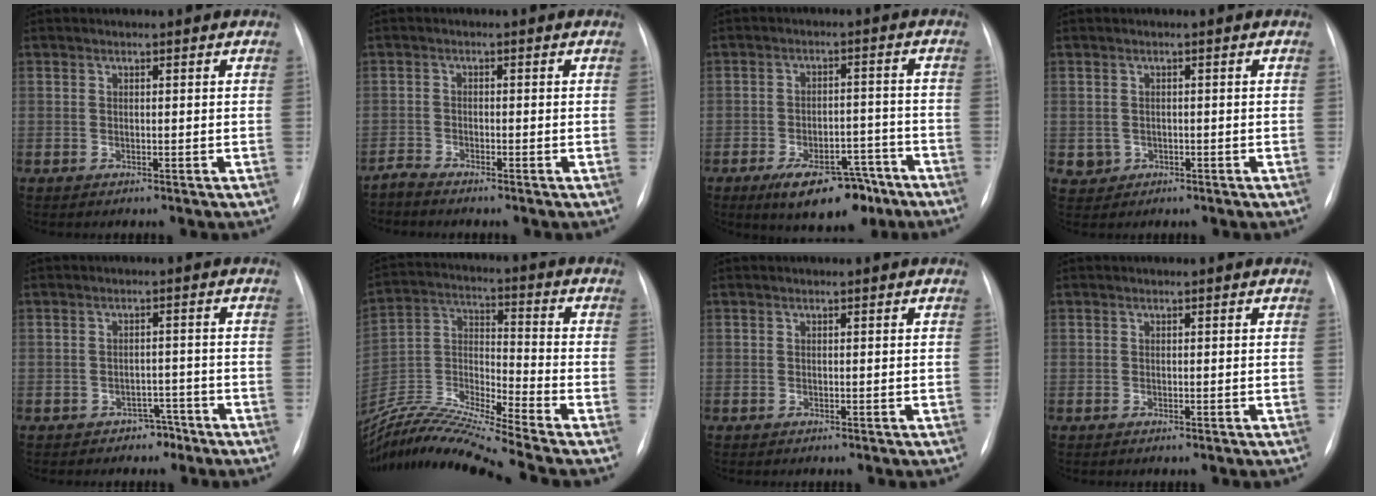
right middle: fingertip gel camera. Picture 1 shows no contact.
{"total": 1.6, "force": [-1.6, -0.2, -0.1], "torque": [0.005, -0.007, -0.035]}
{"total": 11.0, "force": [-7.4, 4.9, 6.5], "torque": [-0.086, 0.008, -0.108]}
{"total": 2.1, "force": [-0.4, 2.0, 0.3], "torque": [-0.003, 0.005, 0.000]}
{"total": 2.8, "force": [-2.0, 1.9, 0.3], "torque": [-0.003, 0.012, -0.027]}
{"total": 17.7, "force": [-16.0, -2.2, 7.3], "torque": [-0.147, 0.001, -0.296]}
{"total": 0.0}
{"total": 0.0}